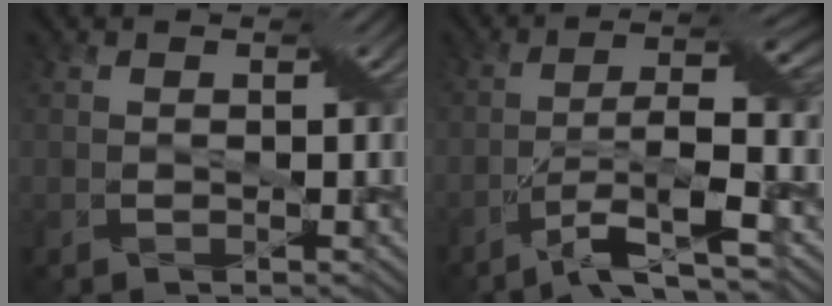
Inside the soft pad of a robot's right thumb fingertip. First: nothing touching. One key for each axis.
{"total": 9.5, "fx": -4.2, "fy": 1.7, "fz": 8.3, "tx": -0.145, "ty": 0.004, "tz": -0.079}